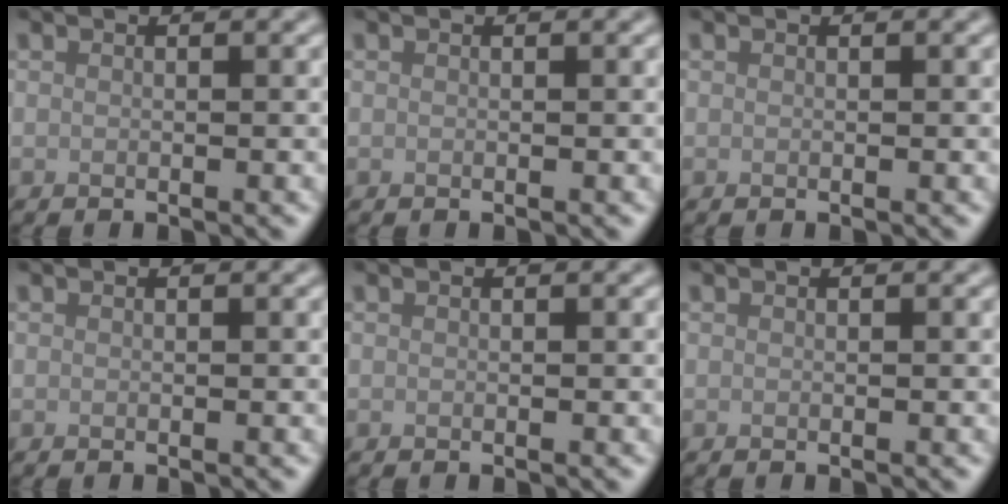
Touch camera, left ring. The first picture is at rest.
{"total": 0.0}
{"total": 0.0}
{"total": 0.0}
{"total": 0.0}
{"total": 0.0}